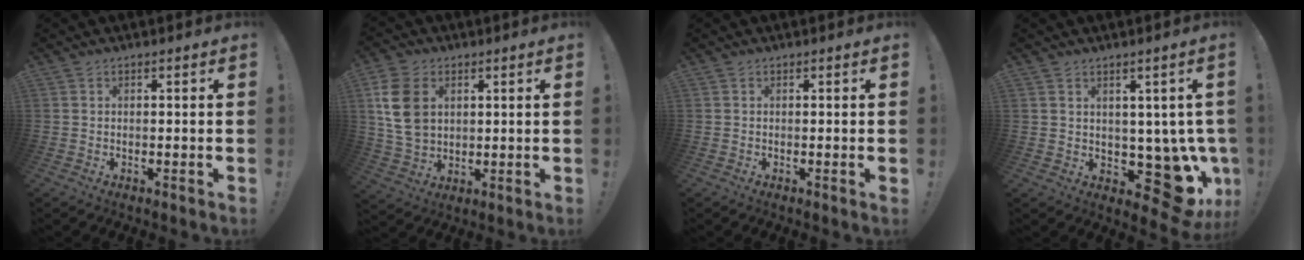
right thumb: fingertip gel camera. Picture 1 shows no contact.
{"total": 13.8, "force": [3.7, 10.2, 8.5], "torque": [-0.162, -0.002, 0.073]}
{"total": 0.7, "force": [0.0, -0.1, 0.7], "torque": [-0.011, -0.001, -0.001]}
{"total": 13.8, "force": [-1.5, 7.9, 11.2], "torque": [-0.122, -0.001, -0.004]}